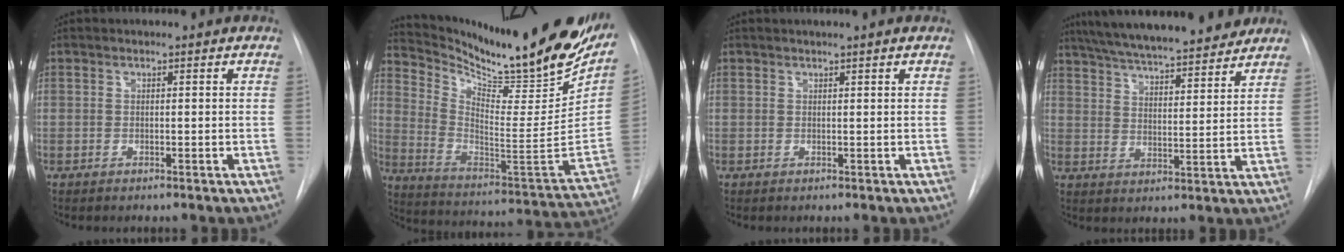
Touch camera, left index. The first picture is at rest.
{"total": 28.3, "force": [24.1, 3.8, 14.3], "torque": [-0.237, -0.089, 0.345]}
{"total": 1.4, "force": [1.0, -0.3, 0.9], "torque": [-0.016, 0.007, 0.020]}
{"total": 20.4, "force": [17.7, 3.2, 9.7], "torque": [-0.167, 0.023, 0.257]}